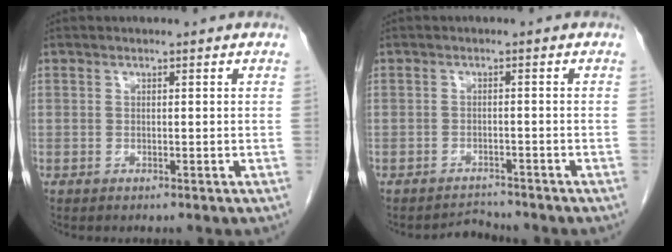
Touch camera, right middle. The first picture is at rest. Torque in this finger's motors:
{"motor_torque": [-0.82, -0.26, -0.27, -0.06]}